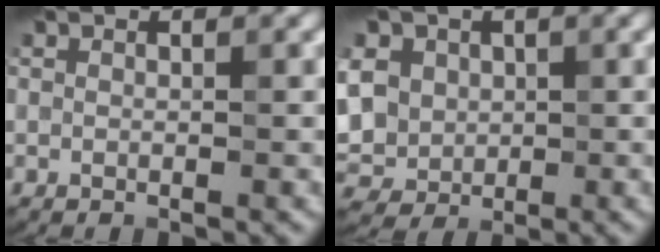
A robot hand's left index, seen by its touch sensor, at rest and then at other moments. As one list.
[{"total": 8.0, "force": [1.3, 6.7, 4.2], "torque": [-0.096, 0.023, 0.005]}]